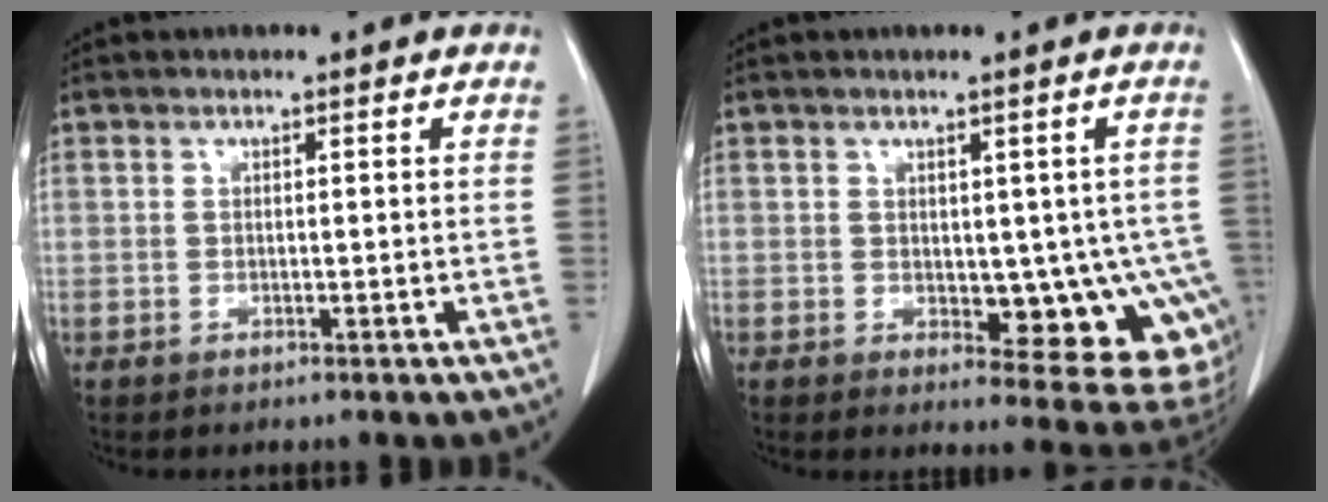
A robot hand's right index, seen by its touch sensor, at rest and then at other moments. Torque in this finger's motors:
{"motor_torque": [0.39, -0.18, 0.34, 0.03]}